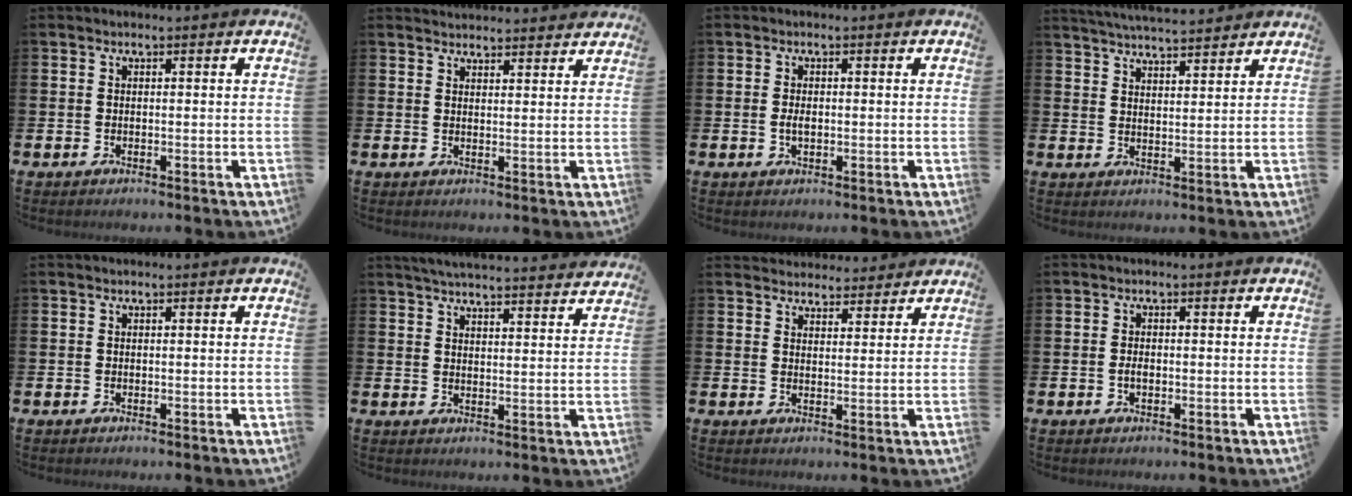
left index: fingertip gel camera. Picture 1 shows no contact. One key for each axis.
{"total": 2.9, "fx": 2.8, "fy": 0.4, "fz": -0.1, "tx": 0.008, "ty": -0.019, "tz": 0.050}
{"total": 1.6, "fx": -0.1, "fy": 0.9, "fz": 1.4, "tx": -0.021, "ty": 0.002, "tz": -0.004}
{"total": 5.0, "fx": 4.9, "fy": 0.2, "fz": 0.5, "tx": -0.021, "ty": -0.025, "tz": 0.090}
{"total": 0.0}
{"total": 4.9, "fx": 4.9, "fy": 0.0, "fz": 0.6, "tx": -0.020, "ty": -0.031, "tz": 0.085}
{"total": 3.8, "fx": 3.7, "fy": 0.9, "fz": -0.3, "tx": -0.003, "ty": -0.017, "tz": 0.068}
{"total": 1.3, "fx": -0.3, "fy": 0.8, "fz": 1.0, "tx": -0.014, "ty": 0.001, "tz": -0.007}